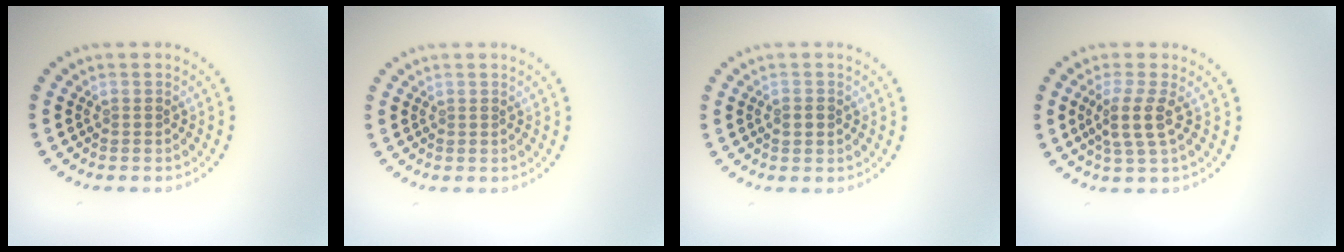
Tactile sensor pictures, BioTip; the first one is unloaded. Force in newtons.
{"total": 0.0}
{"total": 1.7, "press": 1.7, "slide": 0.0}
{"total": 2.7, "press": 2.3, "slide": 1.5}